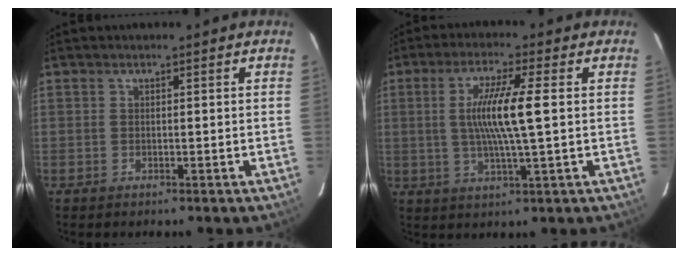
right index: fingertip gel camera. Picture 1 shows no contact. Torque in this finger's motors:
{"motor_torque": [0.73, 0.11, 0.72, 0.18]}